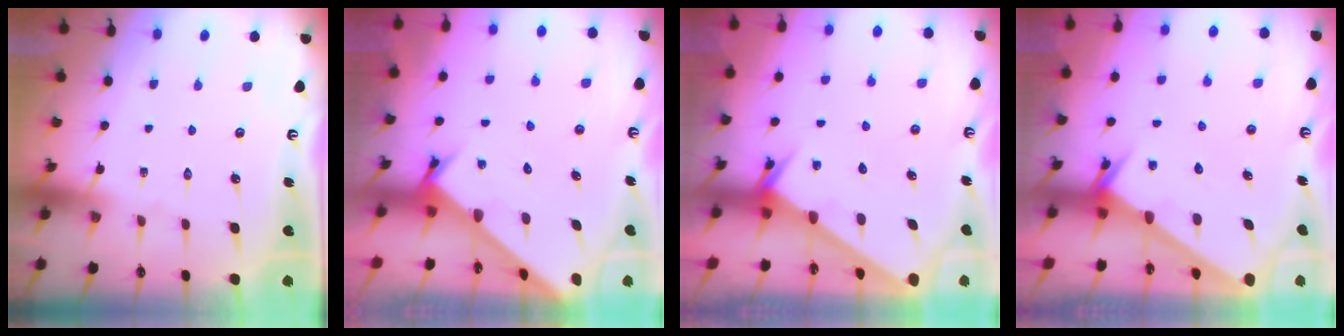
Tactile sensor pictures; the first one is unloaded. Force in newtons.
{"total": 2.3, "press": 2.3, "slide": 0.1}
{"total": 2.5, "press": 2.5, "slide": 0.1}
{"total": 2.5, "press": 2.5, "slide": 0.1}